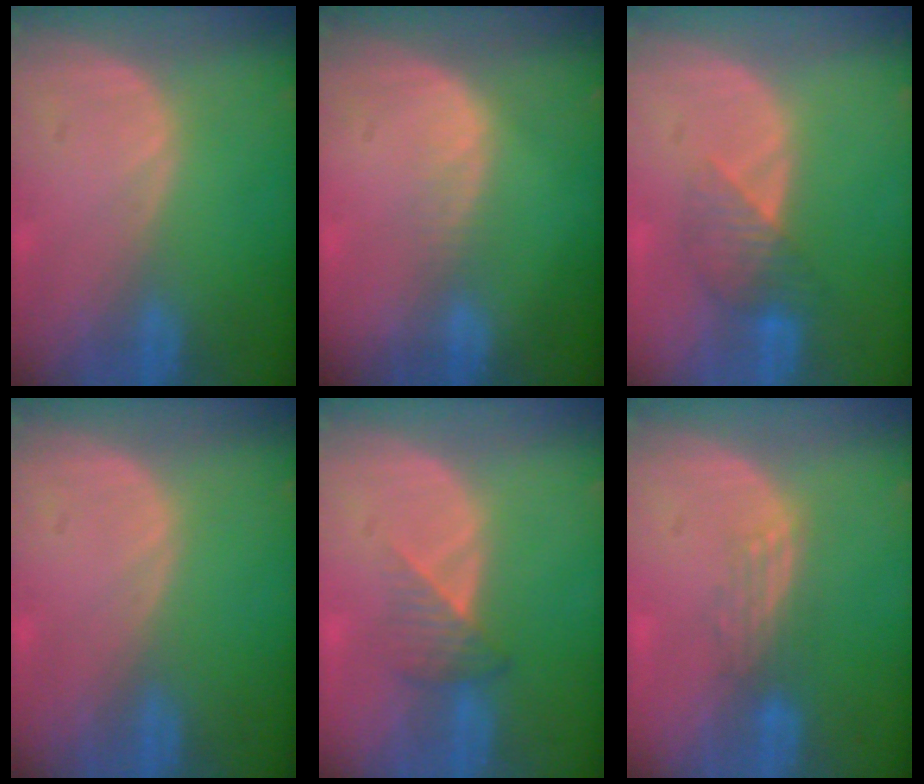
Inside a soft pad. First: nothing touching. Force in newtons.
{"total": 1.6, "press": 1.6, "slide": 0.1}
{"total": 4.0, "press": 3.8, "slide": 1.0}
{"total": 0.0}
{"total": 3.5, "press": 3.1, "slide": 1.5}
{"total": 2.8, "press": 2.4, "slide": 1.4}